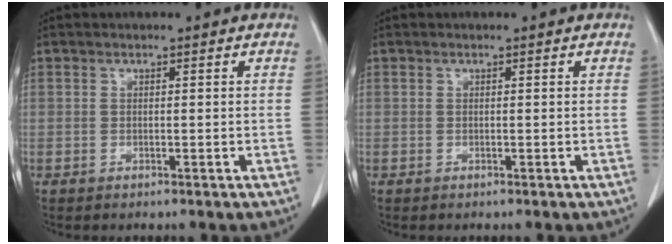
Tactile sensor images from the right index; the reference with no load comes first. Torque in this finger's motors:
{"motor_torque": [0.00, 0.00, 0.00, 0.00]}